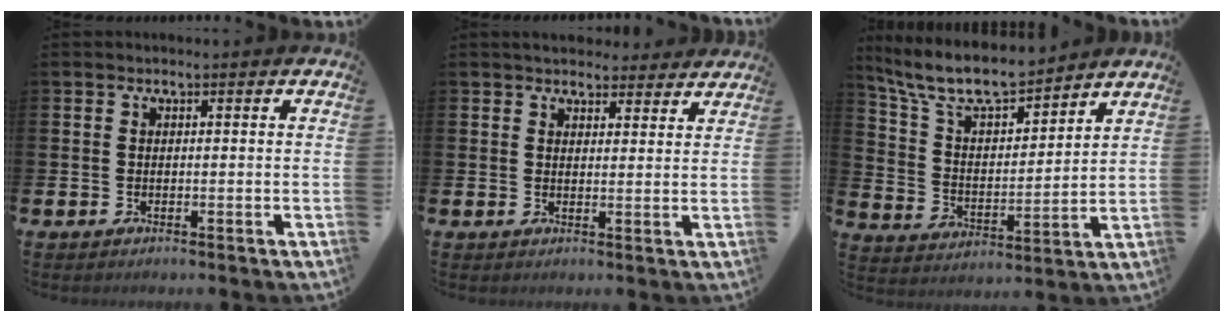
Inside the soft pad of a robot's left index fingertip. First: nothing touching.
{"total": 3.7, "force": [3.6, 0.9, 0.2], "torque": [-0.002, -0.016, 0.065]}
{"total": 9.3, "force": [8.4, 2.1, 3.5], "torque": [-0.109, -0.048, 0.150]}